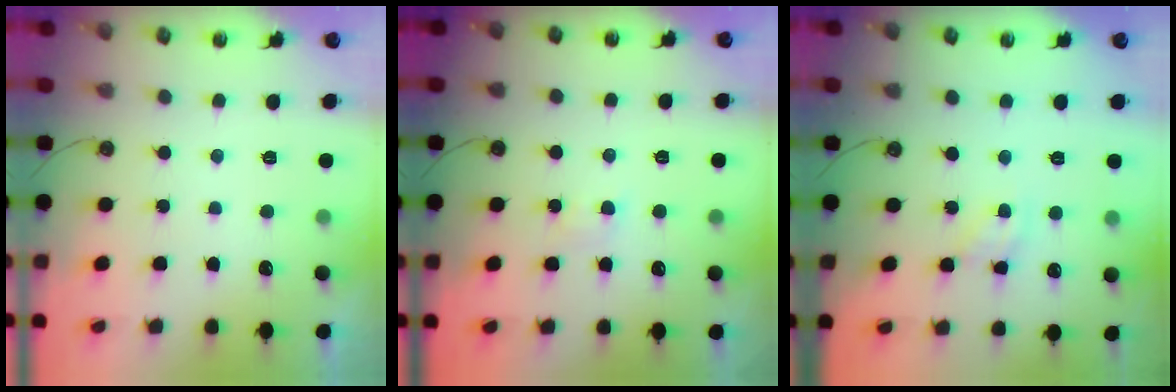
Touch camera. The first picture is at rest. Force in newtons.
{"total": 2.8, "press": 2.7, "slide": 0.5}
{"total": 5.2, "press": 5.2, "slide": 0.2}